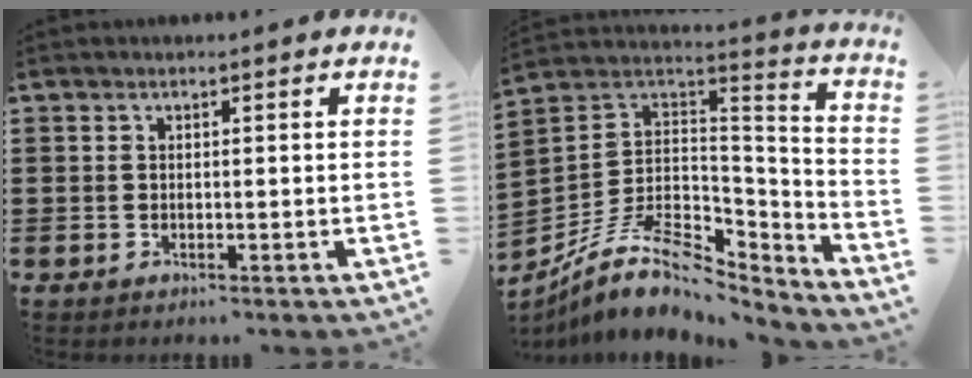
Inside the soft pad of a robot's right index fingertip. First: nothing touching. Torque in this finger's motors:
{"motor_torque": [0.45, 1.69, 0.52, 0.14]}